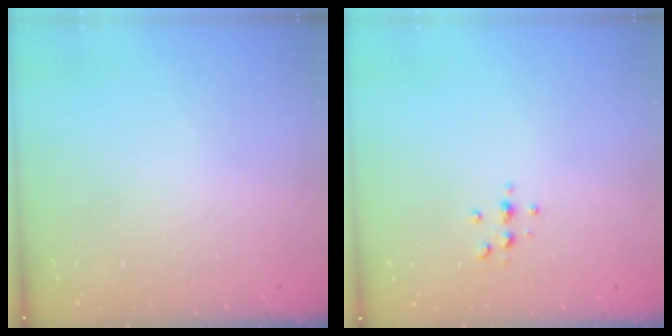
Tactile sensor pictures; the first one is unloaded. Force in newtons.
{"total": 3.1, "press": 3.1, "slide": 0.5}